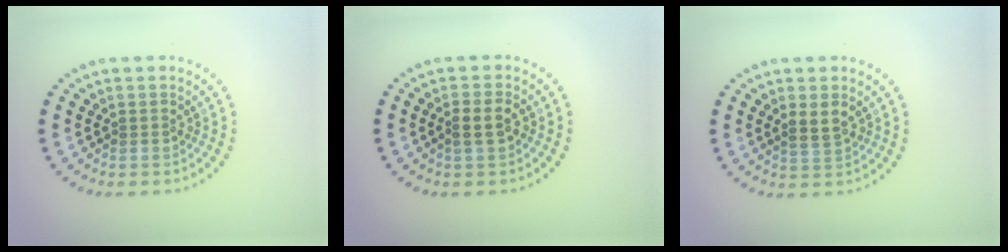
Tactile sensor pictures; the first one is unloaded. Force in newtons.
{"total": 2.1, "press": 2.1, "slide": 0.6}
{"total": 1.7, "press": 1.6, "slide": 0.6}